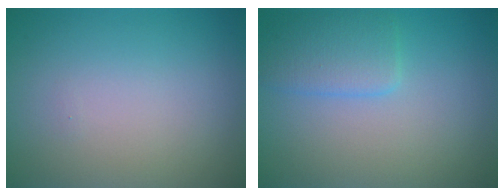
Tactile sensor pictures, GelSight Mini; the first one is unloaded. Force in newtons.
{"total": 2.8, "press": 2.8, "slide": 0.1}